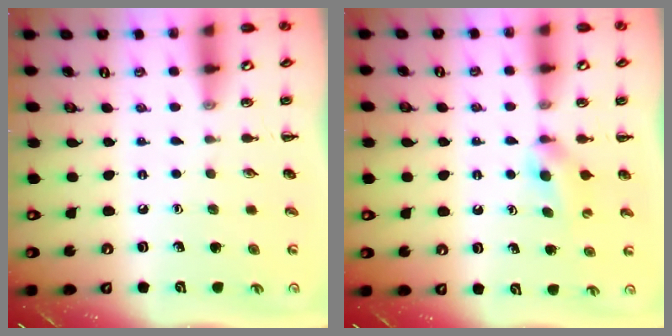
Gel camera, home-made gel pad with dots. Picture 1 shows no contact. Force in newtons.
{"total": 3.7, "press": 3.4, "slide": 1.5}